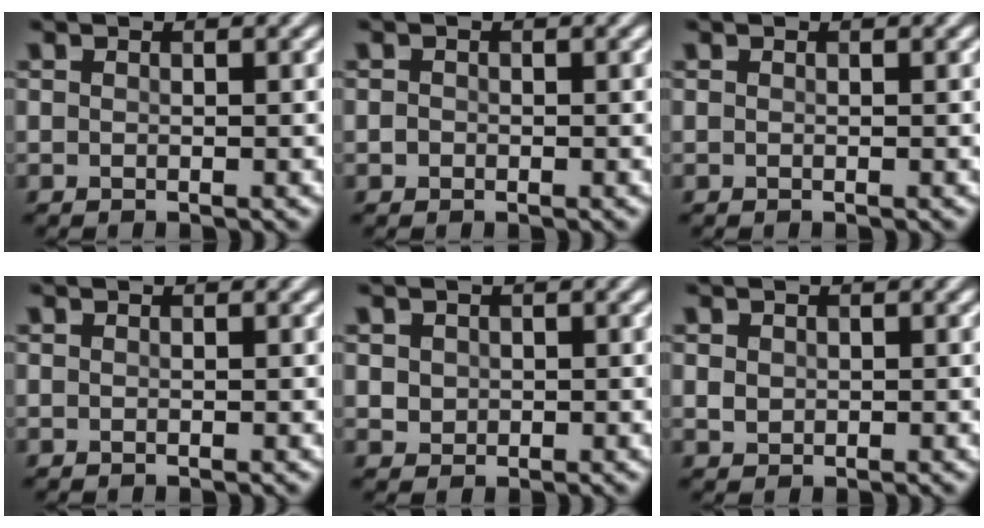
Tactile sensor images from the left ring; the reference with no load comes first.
{"total": 0.8, "force": [-0.7, 0.5, 0.0], "torque": [0.003, 0.004, -0.007]}
{"total": 0.0}
{"total": 0.0}
{"total": 1.1, "force": [-0.1, 1.1, 0.1], "torque": [0.001, 0.002, 0.011]}
{"total": 0.9, "force": [0.0, 0.9, 0.2], "torque": [-0.001, 0.003, 0.010]}